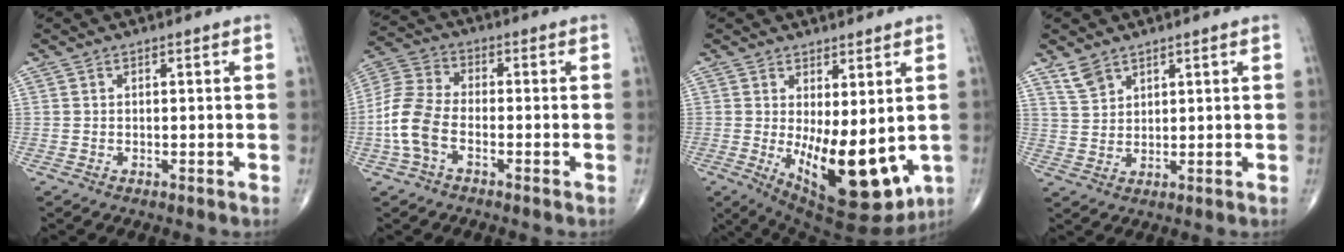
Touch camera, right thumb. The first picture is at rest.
{"total": 9.0, "force": [-2.8, 5.1, 6.9], "torque": [-0.156, 0.023, -0.065]}
{"total": 15.5, "force": [-1.7, 6.4, 14.0], "torque": [-0.203, -0.036, -0.002]}
{"total": 3.8, "force": [3.0, 1.9, 1.3], "torque": [-0.017, -0.013, 0.066]}